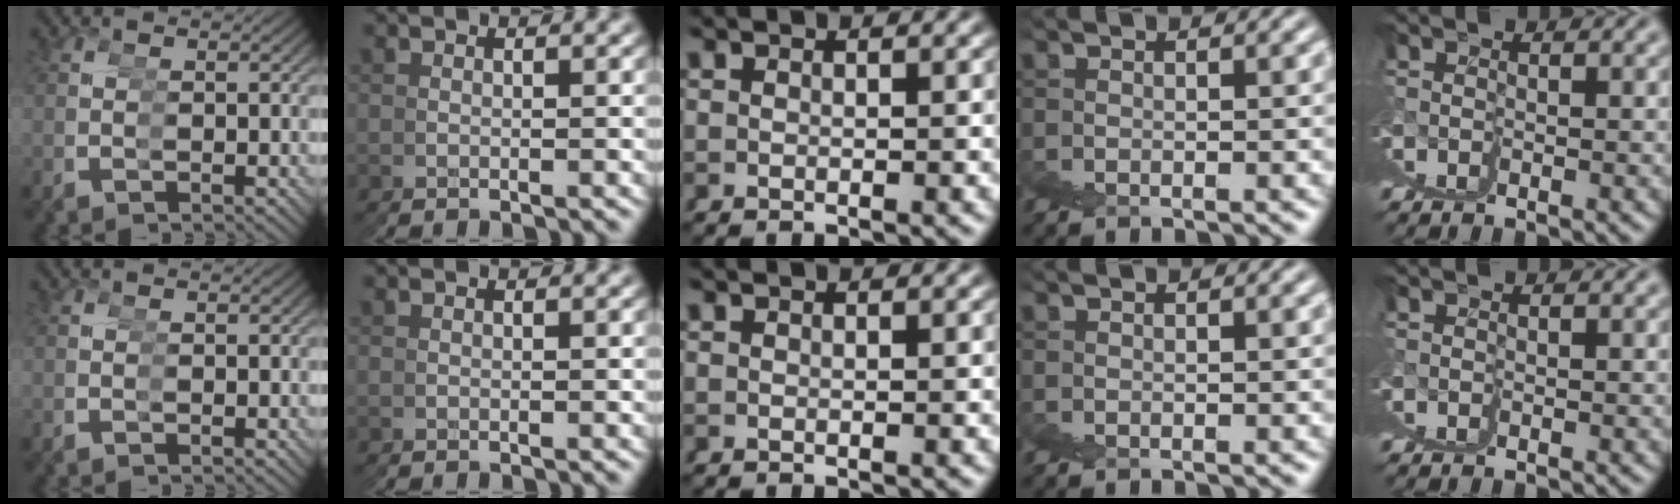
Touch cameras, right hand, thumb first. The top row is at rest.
{}